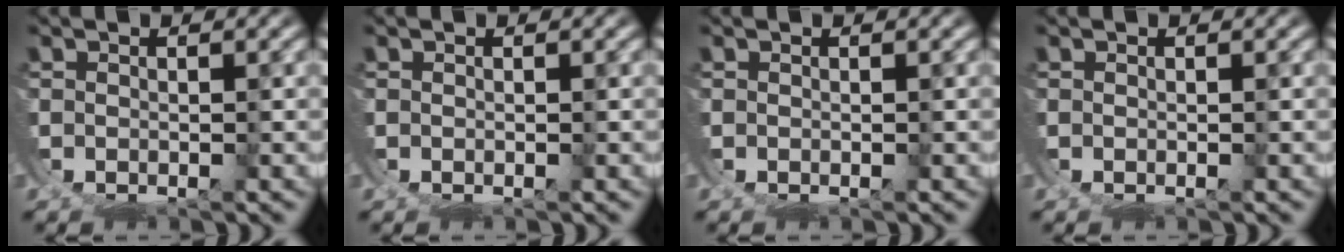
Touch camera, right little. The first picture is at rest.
{"total": 0.0}
{"total": 0.0}
{"total": 0.0}